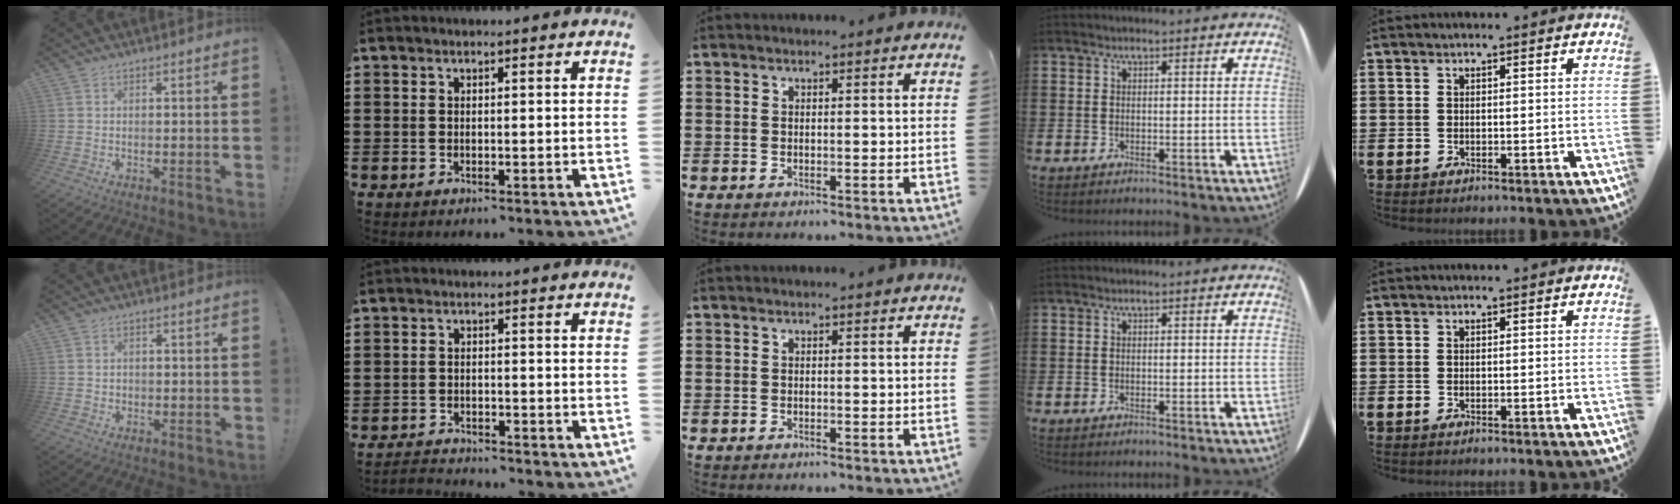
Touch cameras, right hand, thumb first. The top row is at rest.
{"thumb": {"total": 1.3, "force": [0.1, 1.3, 0.3], "torque": [-0.002, -0.001, 0.000]}, "index": {"total": 2.1, "force": [-2.0, 0.2, -0.3], "torque": [-0.002, 0.002, -0.046]}}